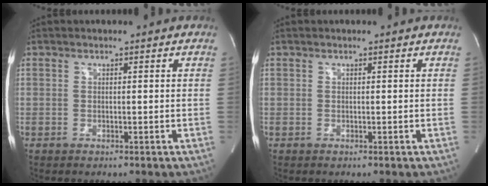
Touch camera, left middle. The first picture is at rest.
{"total": 0.0}